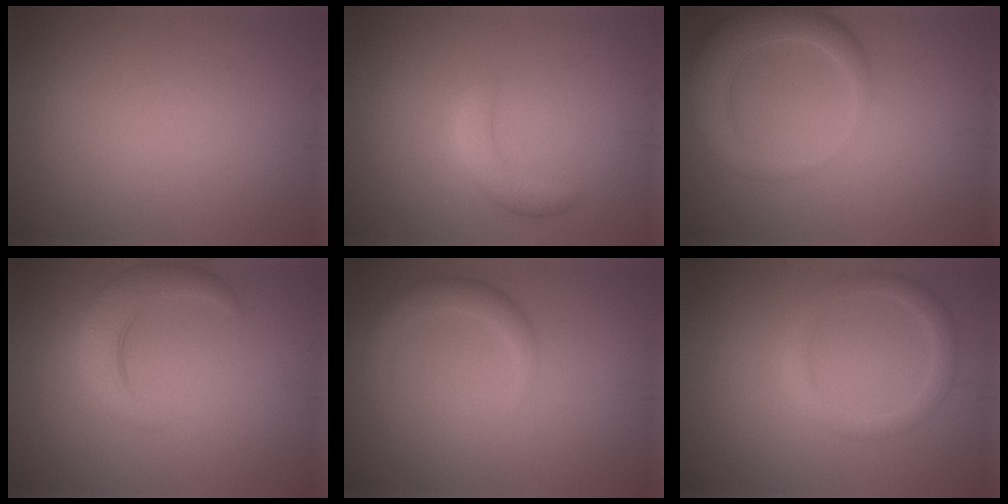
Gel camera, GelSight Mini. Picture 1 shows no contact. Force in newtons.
{"total": 2.1, "press": 2.1, "slide": 0.2}
{"total": 4.8, "press": 4.7, "slide": 0.5}
{"total": 3.7, "press": 3.7, "slide": 0.2}
{"total": 2.4, "press": 2.4, "slide": 0.1}
{"total": 2.2, "press": 2.2, "slide": 0.1}